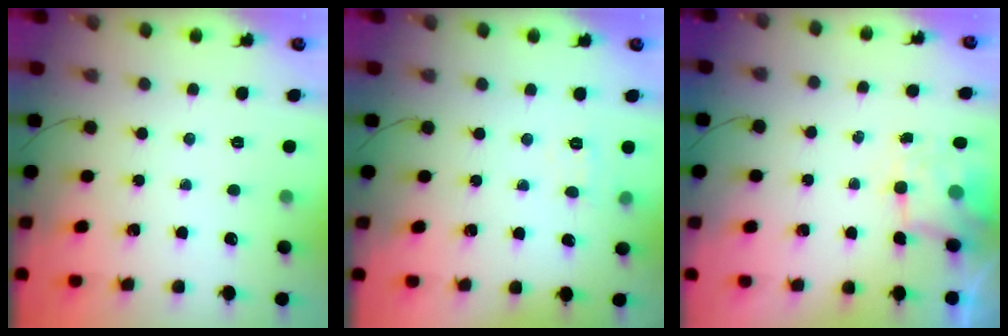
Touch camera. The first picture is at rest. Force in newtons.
{"total": 6.5, "press": 6.4, "slide": 1.4}
{"total": 4.4, "press": 4.4, "slide": 0.7}